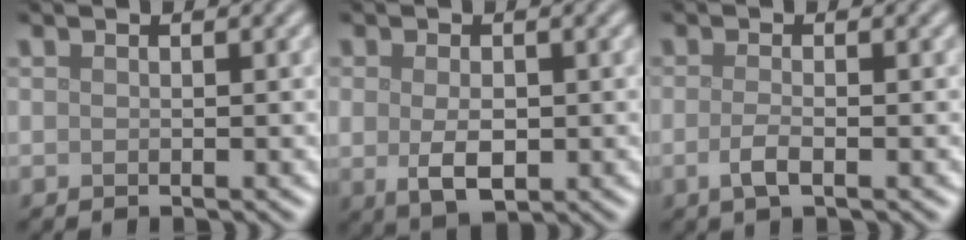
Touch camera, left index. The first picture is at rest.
{"total": 3.7, "force": [-0.4, 2.1, 2.9], "torque": [-0.059, -0.008, -0.001]}
{"total": 1.9, "force": [-0.6, 0.6, 1.7], "torque": [-0.035, -0.002, -0.017]}